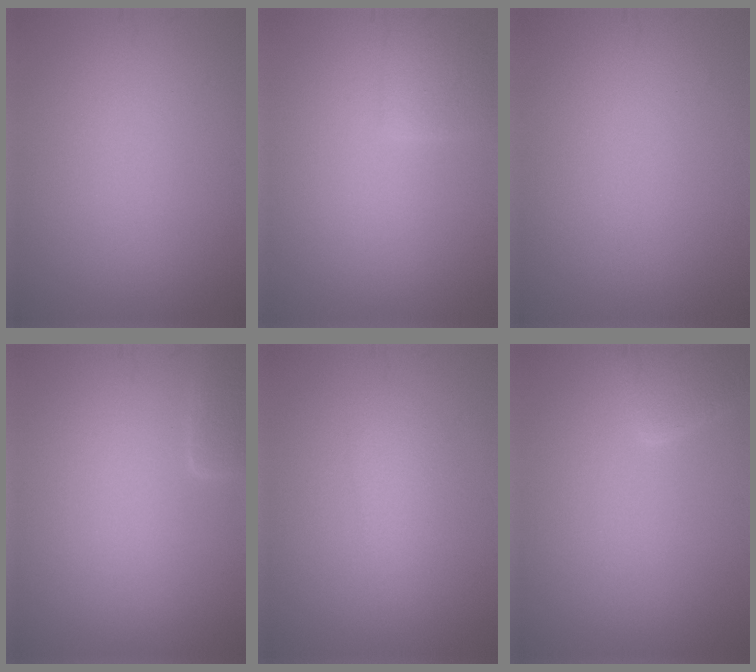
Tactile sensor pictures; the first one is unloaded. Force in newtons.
{"total": 1.9, "press": 1.9, "slide": 0.1}
{"total": 0.0}
{"total": 1.7, "press": 1.7, "slide": 0.1}
{"total": 2.0, "press": 1.9, "slide": 0.1}
{"total": 2.9, "press": 2.9, "slide": 0.1}